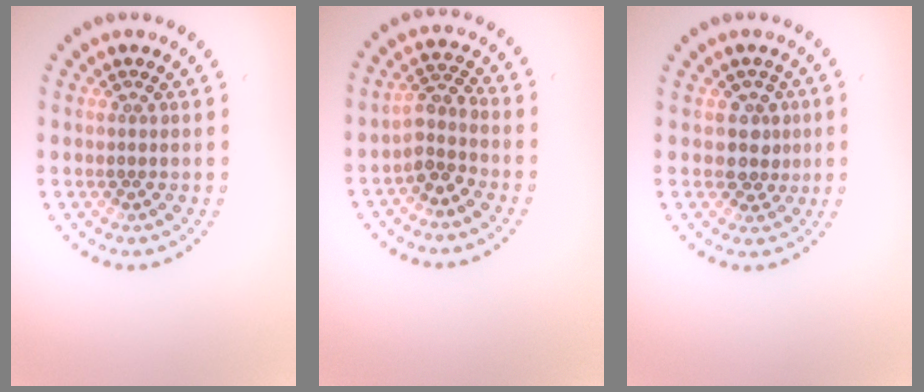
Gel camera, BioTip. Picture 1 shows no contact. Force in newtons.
{"total": 2.5, "press": 2.0, "slide": 1.6}
{"total": 2.2, "press": 1.9, "slide": 1.2}